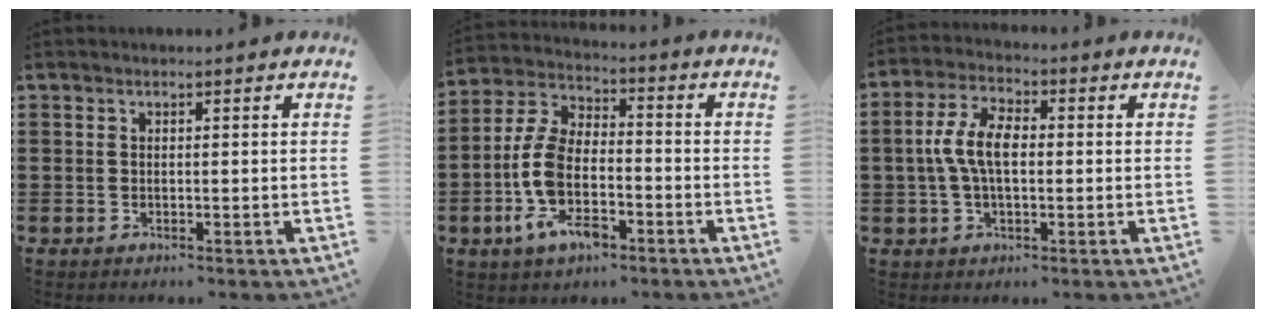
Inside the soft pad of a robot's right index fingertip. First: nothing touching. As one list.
[{"total": 10.3, "force": [-3.2, 5.5, 8.1], "torque": [-0.200, -0.006, -0.066]}, {"total": 7.1, "force": [0.0, 3.4, 6.2], "torque": [-0.151, 0.000, -0.011]}]